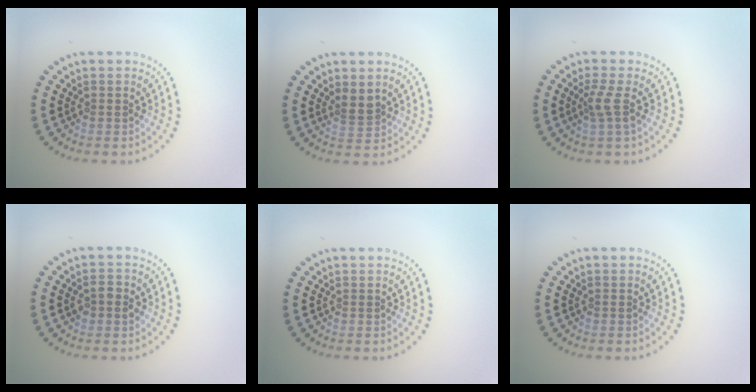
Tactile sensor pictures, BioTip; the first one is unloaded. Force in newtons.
{"total": 1.7, "press": 1.2, "slide": 1.1}
{"total": 2.0, "press": 1.4, "slide": 1.4}
{"total": 1.6, "press": 1.6, "slide": 0.1}
{"total": 0.0}
{"total": 0.0}